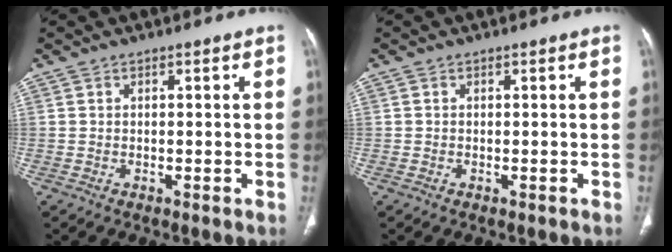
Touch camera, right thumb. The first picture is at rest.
{"total": 0.0}